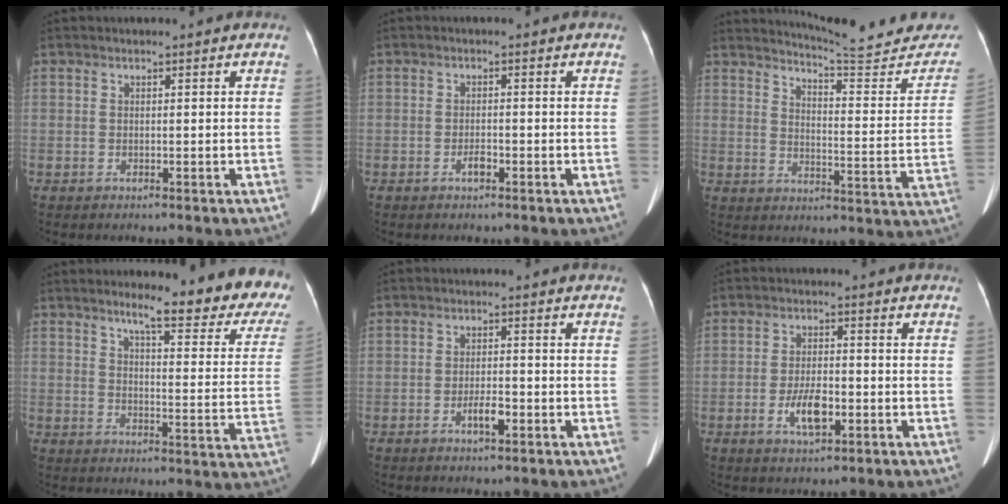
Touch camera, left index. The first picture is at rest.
{"total": 1.5, "force": [-0.9, 0.6, 1.1], "torque": [-0.023, 0.001, -0.012]}
{"total": 17.9, "force": [17.4, 1.0, 3.9], "torque": [-0.043, -0.099, 0.203]}
{"total": 19.0, "force": [16.5, 2.2, 9.1], "torque": [-0.100, -0.067, 0.187]}
{"total": 3.1, "force": [-1.5, 0.9, 2.5], "torque": [-0.049, 0.001, -0.023]}
{"total": 5.4, "force": [-2.0, 2.1, 4.6], "torque": [-0.093, -0.001, -0.030]}